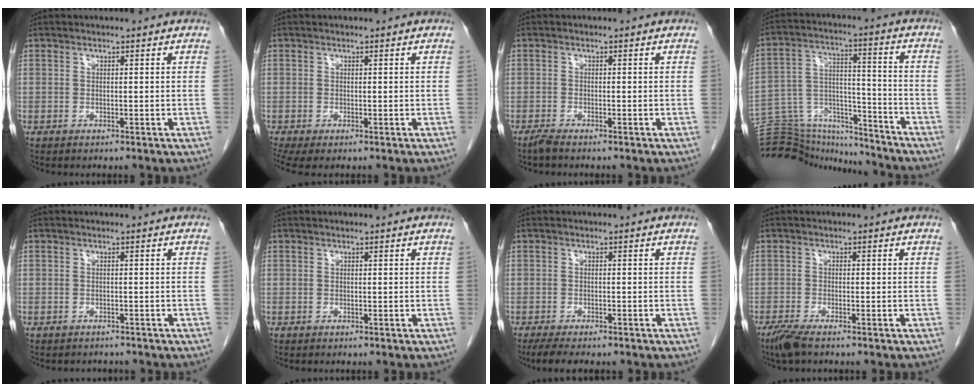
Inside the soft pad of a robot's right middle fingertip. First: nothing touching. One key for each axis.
{"total": 3.0, "fx": -1.6, "fy": 1.1, "fz": 2.2, "tx": -0.043, "ty": -0.009, "tz": -0.028}
{"total": 1.3, "fx": -1.1, "fy": -0.1, "fz": 0.7, "tx": -0.022, "ty": -0.005, "tz": -0.023}
{"total": 17.9, "fx": -17.2, "fy": 3.9, "fz": 3.3, "tx": -0.072, "ty": 0.044, "tz": -0.269}
{"total": 2.1, "fx": -1.9, "fy": 0.8, "fz": 0.1, "tx": -0.011, "ty": -0.004, "tz": -0.026}
{"total": 0.0}
{"total": 5.4, "fx": -4.3, "fy": 1.3, "fz": 3.0, "tx": -0.052, "ty": -0.015, "tz": -0.063}
{"total": 3.2, "fx": -2.4, "fy": 0.4, "fz": 2.1, "tx": -0.047, "ty": -0.010, "tz": -0.048}